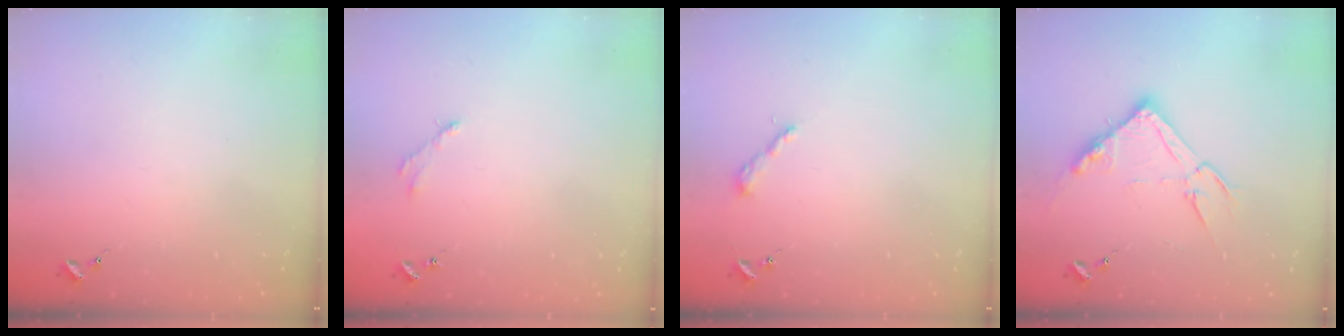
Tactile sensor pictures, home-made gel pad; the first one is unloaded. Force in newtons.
{"total": 2.5, "press": 2.5, "slide": 0.3}
{"total": 3.8, "press": 3.8, "slide": 0.3}
{"total": 14.8, "press": 14.8, "slide": 0.4}